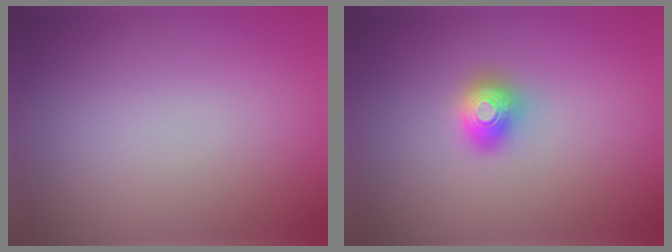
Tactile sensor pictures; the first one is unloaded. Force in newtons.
{"total": 2.0, "press": 2.0, "slide": 0.2}